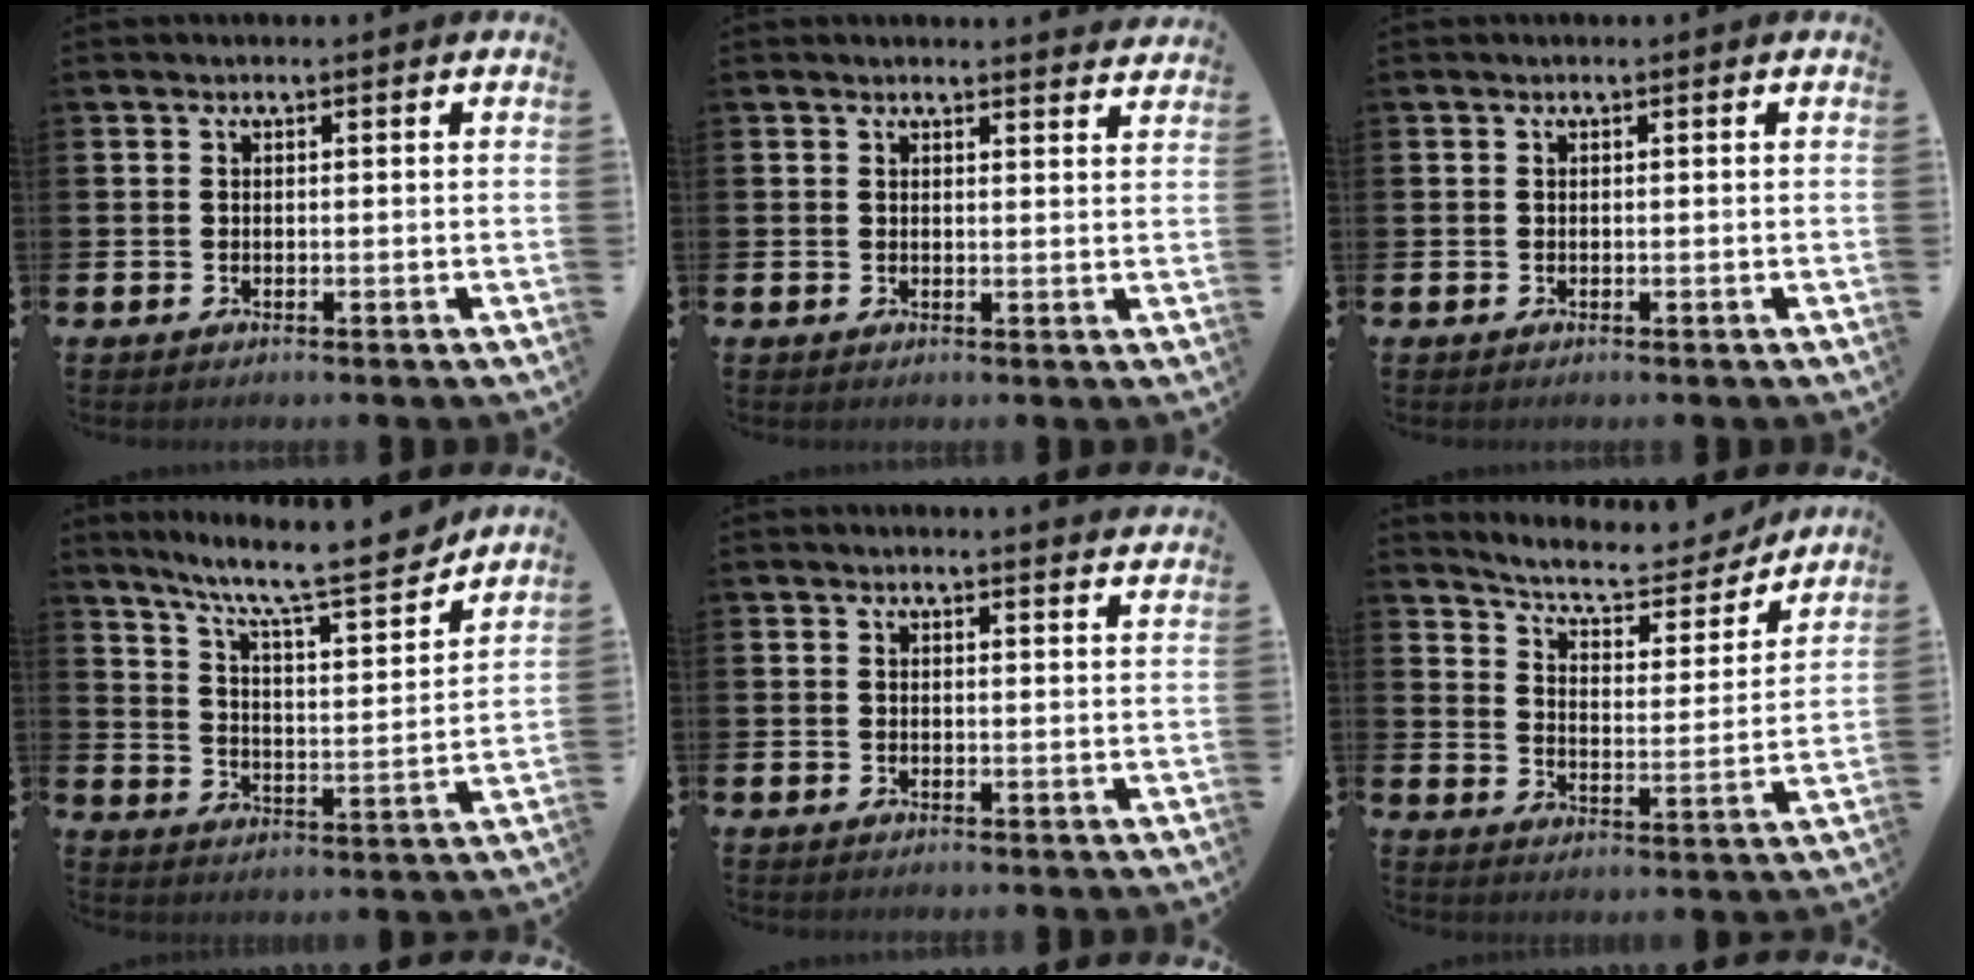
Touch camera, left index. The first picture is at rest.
{"total": 2.1, "force": [2.1, 0.1, -0.1], "torque": [0.005, -0.016, 0.037]}
{"total": 0.0}
{"total": 10.4, "force": [9.1, 1.4, 4.9], "torque": [-0.120, -0.062, 0.149]}
{"total": 1.7, "force": [1.7, -0.1, -0.1], "torque": [0.007, -0.015, 0.029]}
{"total": 7.7, "force": [7.1, 1.8, 2.4], "torque": [-0.069, -0.052, 0.117]}